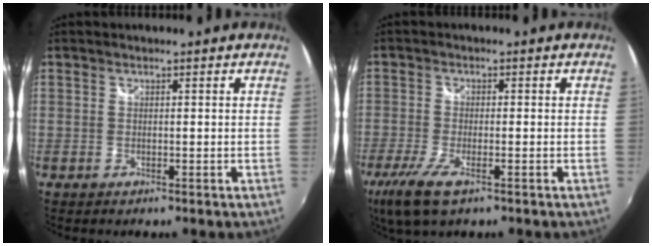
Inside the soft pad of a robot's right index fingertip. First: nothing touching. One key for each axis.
{"total": 8.3, "fx": -5.1, "fy": 2.3, "fz": 6.1, "tx": -0.148, "ty": -0.031, "tz": -0.097}